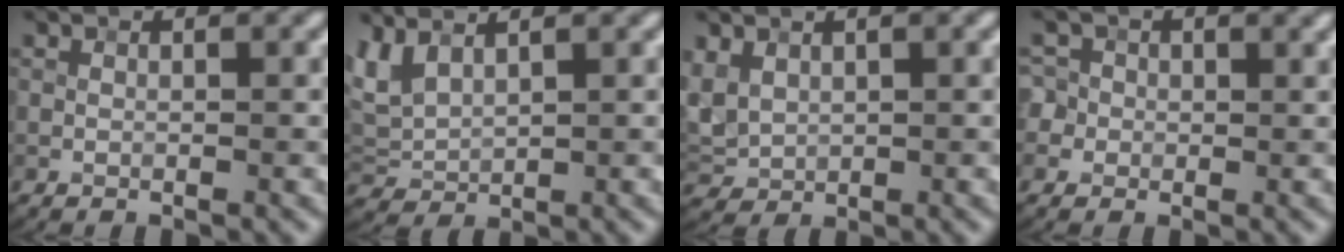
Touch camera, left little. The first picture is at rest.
{"total": 3.0, "force": [1.9, 1.5, 1.8], "torque": [-0.052, 0.008, 0.045]}
{"total": 3.2, "force": [1.3, 2.3, 1.9], "torque": [-0.048, 0.001, 0.027]}
{"total": 3.6, "force": [0.8, 3.2, 1.3], "torque": [-0.002, 0.019, -0.015]}